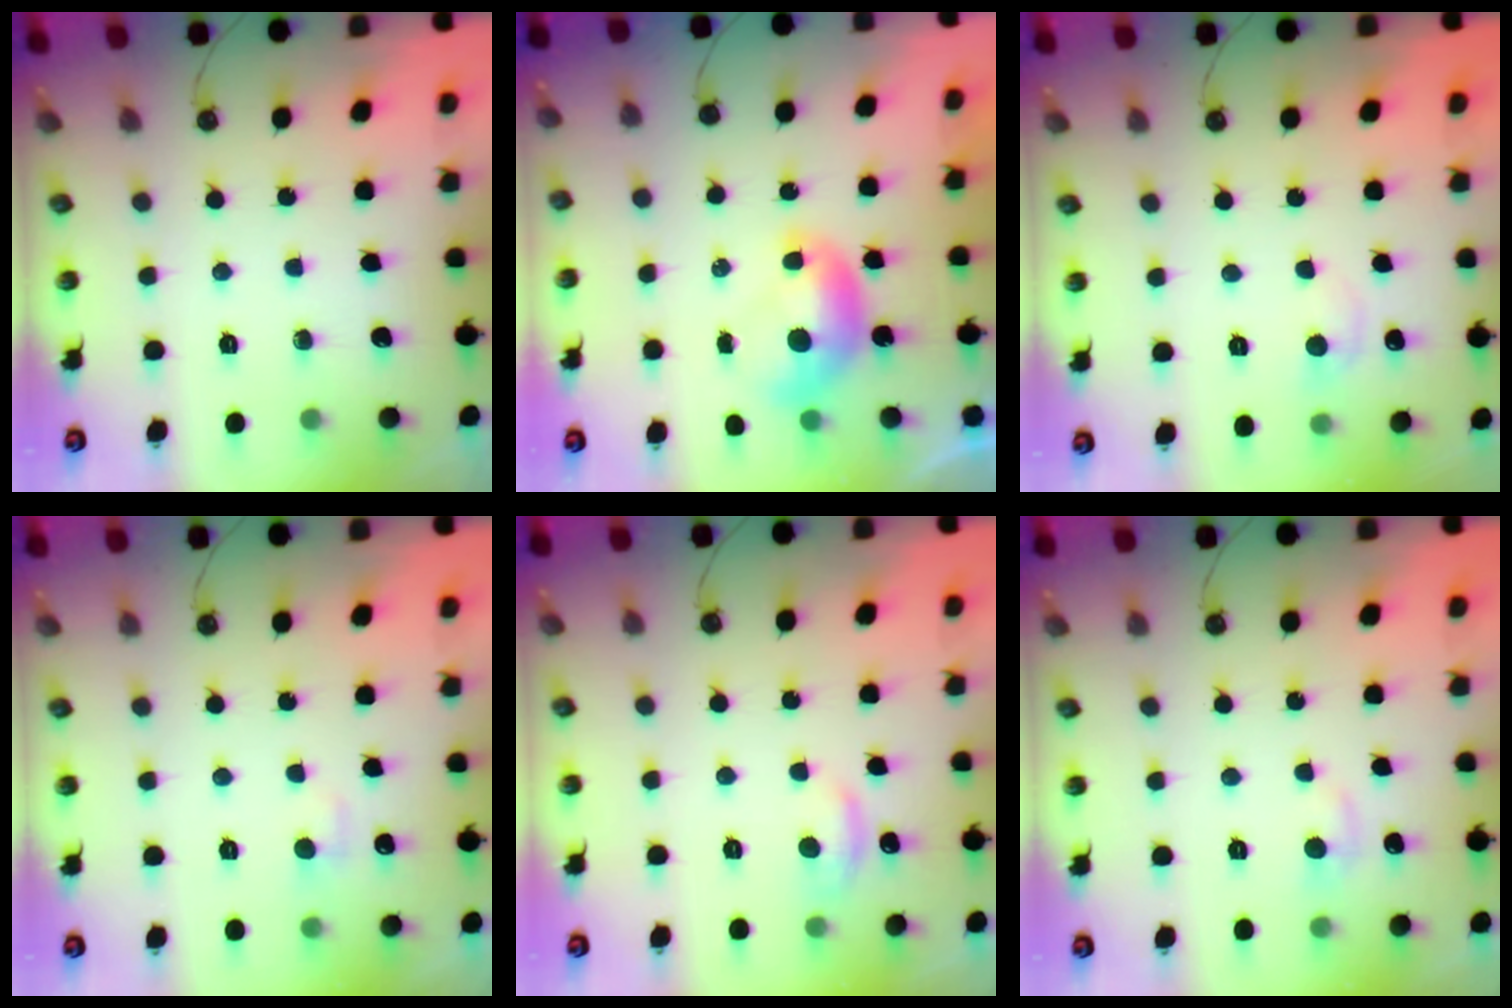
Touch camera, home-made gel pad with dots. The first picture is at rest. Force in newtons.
{"total": 0.0}
{"total": 1.1, "press": 0.9, "slide": 0.7}
{"total": 1.6, "press": 1.4, "slide": 0.6}
{"total": 1.7, "press": 1.6, "slide": 0.7}
{"total": 1.3, "press": 1.1, "slide": 0.7}